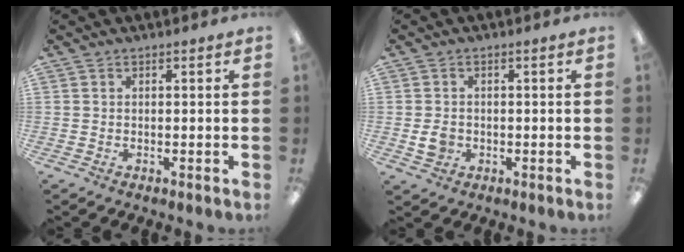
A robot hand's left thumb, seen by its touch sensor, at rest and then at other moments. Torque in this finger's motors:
{"motor_torque": [-0.19, 0.33, 0.38, -0.09, 0.01]}